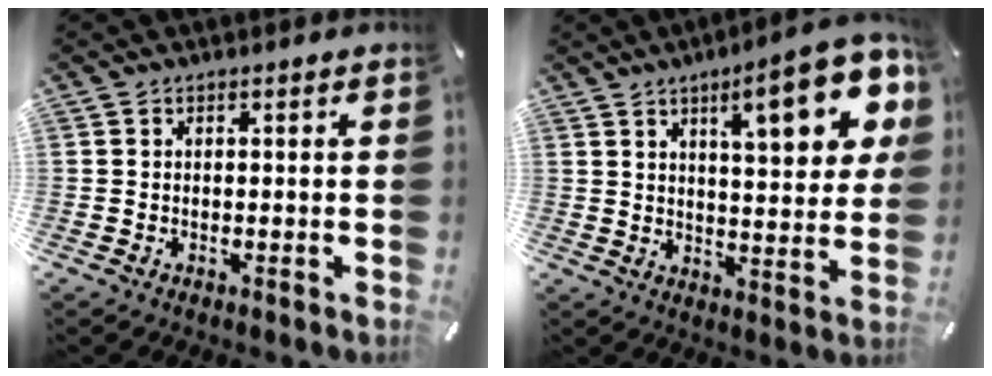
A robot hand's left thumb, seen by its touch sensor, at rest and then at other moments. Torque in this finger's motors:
{"motor_torque": [2.50, 2.51, 1.60, -1.17, 0.22]}